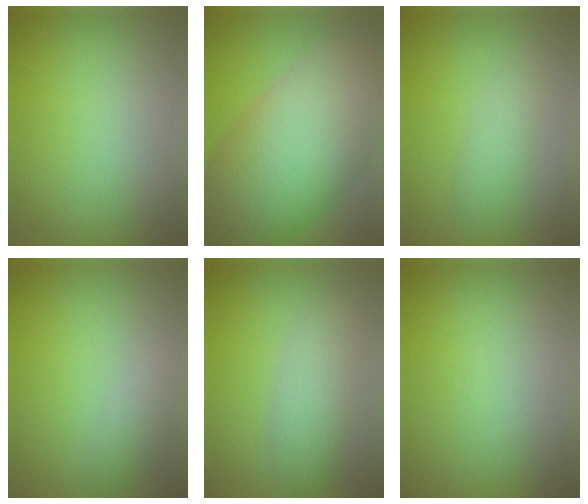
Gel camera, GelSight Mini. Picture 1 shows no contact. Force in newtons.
{"total": 13.4, "press": 13.4, "slide": 0.5}
{"total": 1.6, "press": 1.6, "slide": 0.0}
{"total": 1.4, "press": 1.4, "slide": 0.1}
{"total": 3.0, "press": 3.0, "slide": 0.2}
{"total": 0.0}